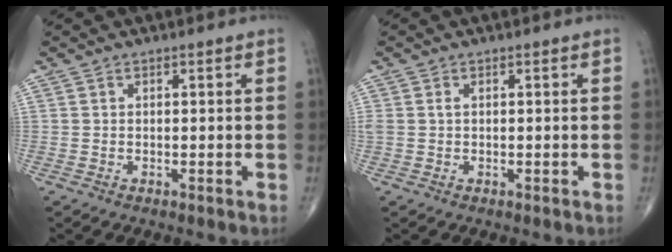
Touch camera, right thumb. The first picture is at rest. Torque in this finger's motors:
{"motor_torque": [0.01, -0.01, 0.26, 0.17, 0.00]}